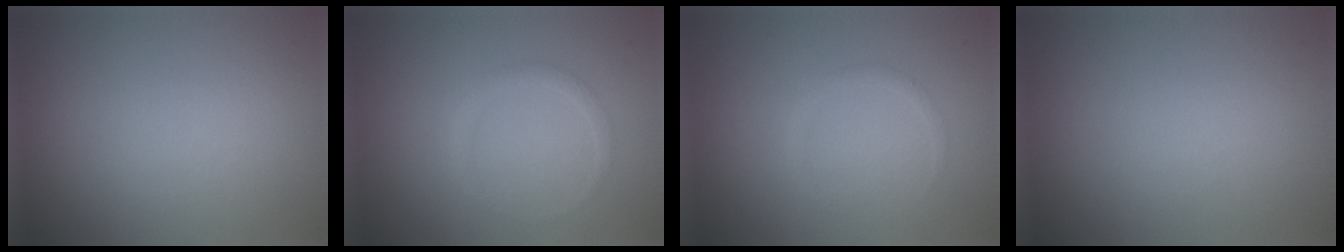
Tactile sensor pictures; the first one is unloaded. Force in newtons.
{"total": 1.1, "press": 1.1, "slide": 0.1}
{"total": 0.8, "press": 0.8, "slide": 0.0}
{"total": 0.0}